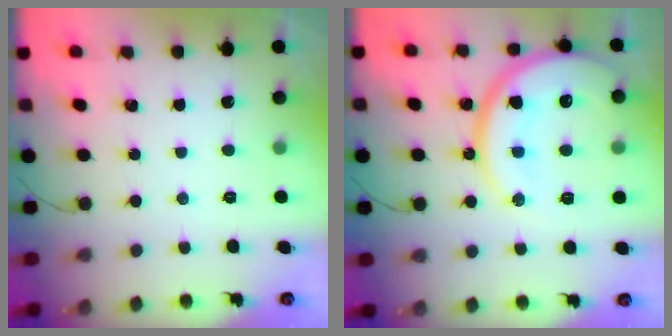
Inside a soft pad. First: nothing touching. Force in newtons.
{"total": 20.8, "press": 20.8, "slide": 1.6}